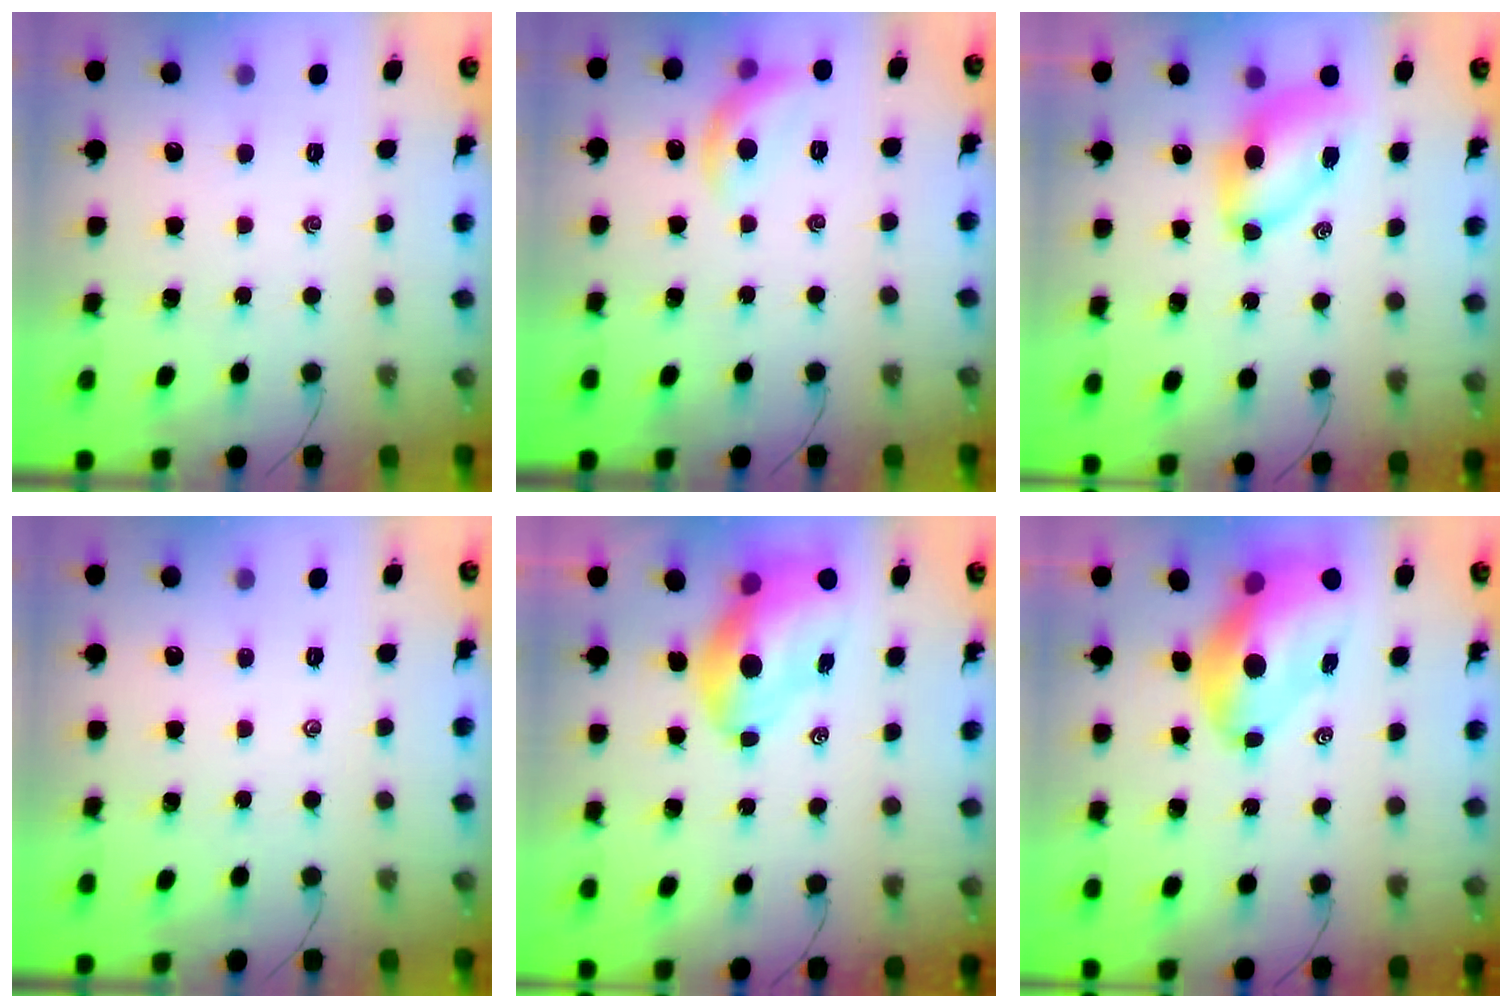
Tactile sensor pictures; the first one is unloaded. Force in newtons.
{"total": 8.9, "press": 8.9, "slide": 0.3}
{"total": 7.5, "press": 7.4, "slide": 1.1}
{"total": 0.0}
{"total": 9.2, "press": 8.8, "slide": 2.6}
{"total": 11.7, "press": 11.3, "slide": 3.3}